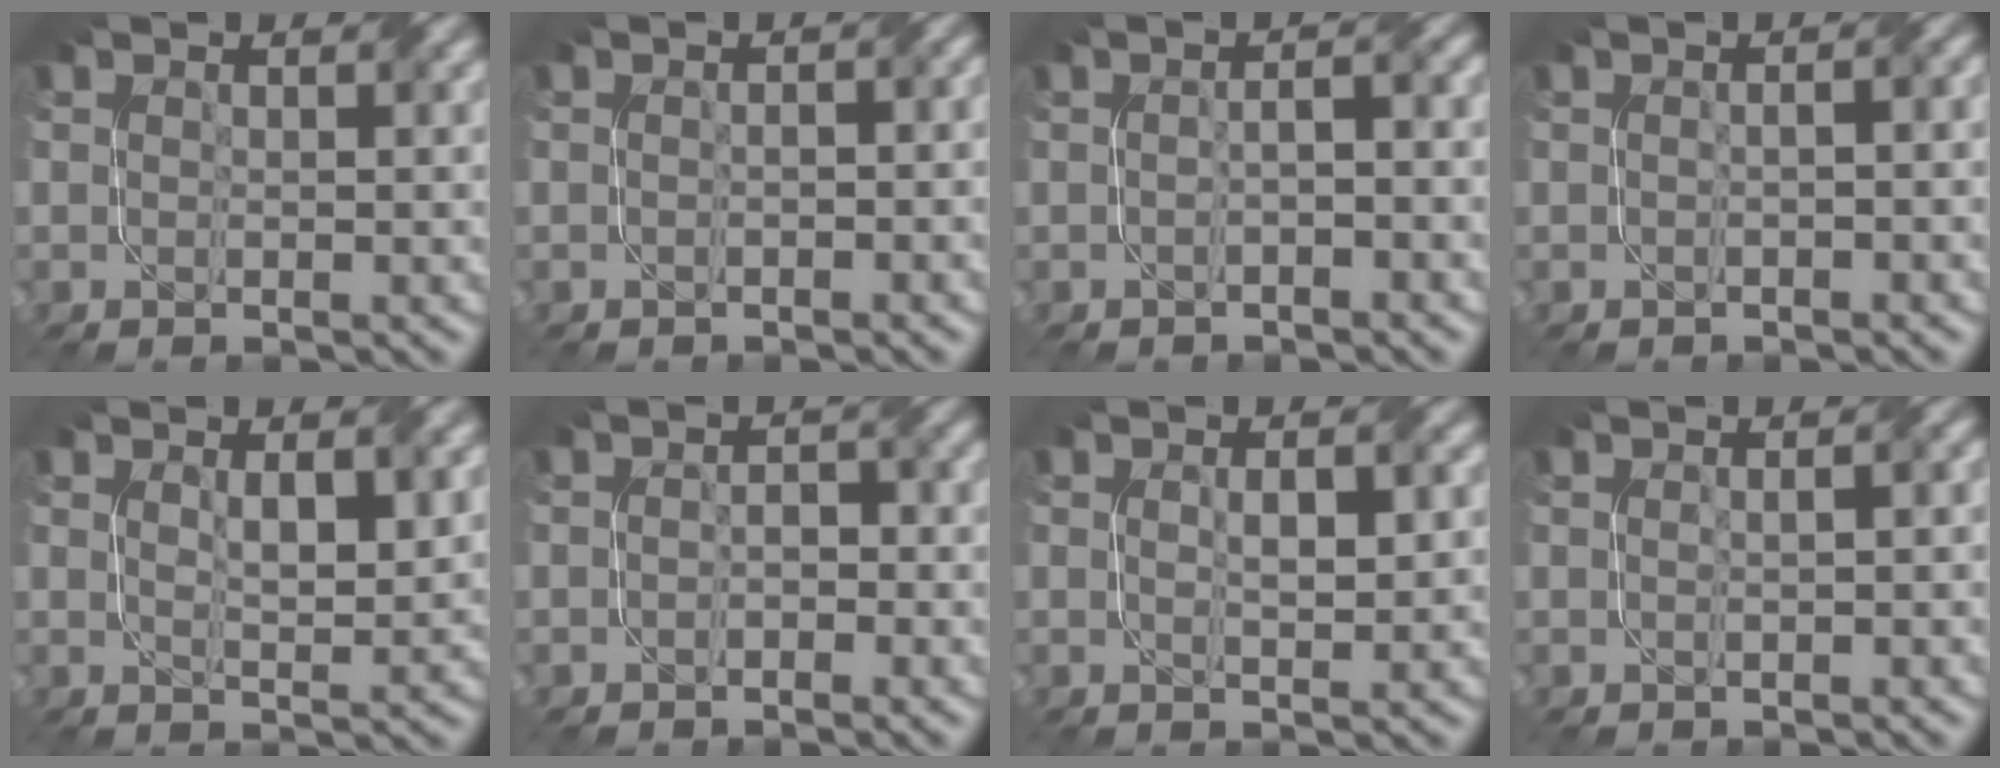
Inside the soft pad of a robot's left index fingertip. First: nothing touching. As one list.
[{"total": 1.1, "force": [-0.4, 0.4, 1.0], "torque": [-0.019, 0.001, -0.010]}, {"total": 2.1, "force": [-0.6, 0.6, 2.0], "torque": [-0.031, 0.005, -0.012]}, {"total": 2.4, "force": [0.0, 1.1, 2.2], "torque": [-0.022, 0.009, -0.012]}, {"total": 2.5, "force": [0.8, 0.7, 2.2], "torque": [-0.042, 0.000, 0.020]}, {"total": 1.3, "force": [-0.8, 0.7, 0.9], "torque": [-0.016, 0.005, -0.012]}, {"total": 2.0, "force": [0.3, 0.6, 1.9], "torque": [-0.038, 0.003, 0.008]}, {"total": 2.3, "force": [0.3, 1.0, 2.0], "torque": [-0.022, 0.009, -0.004]}]